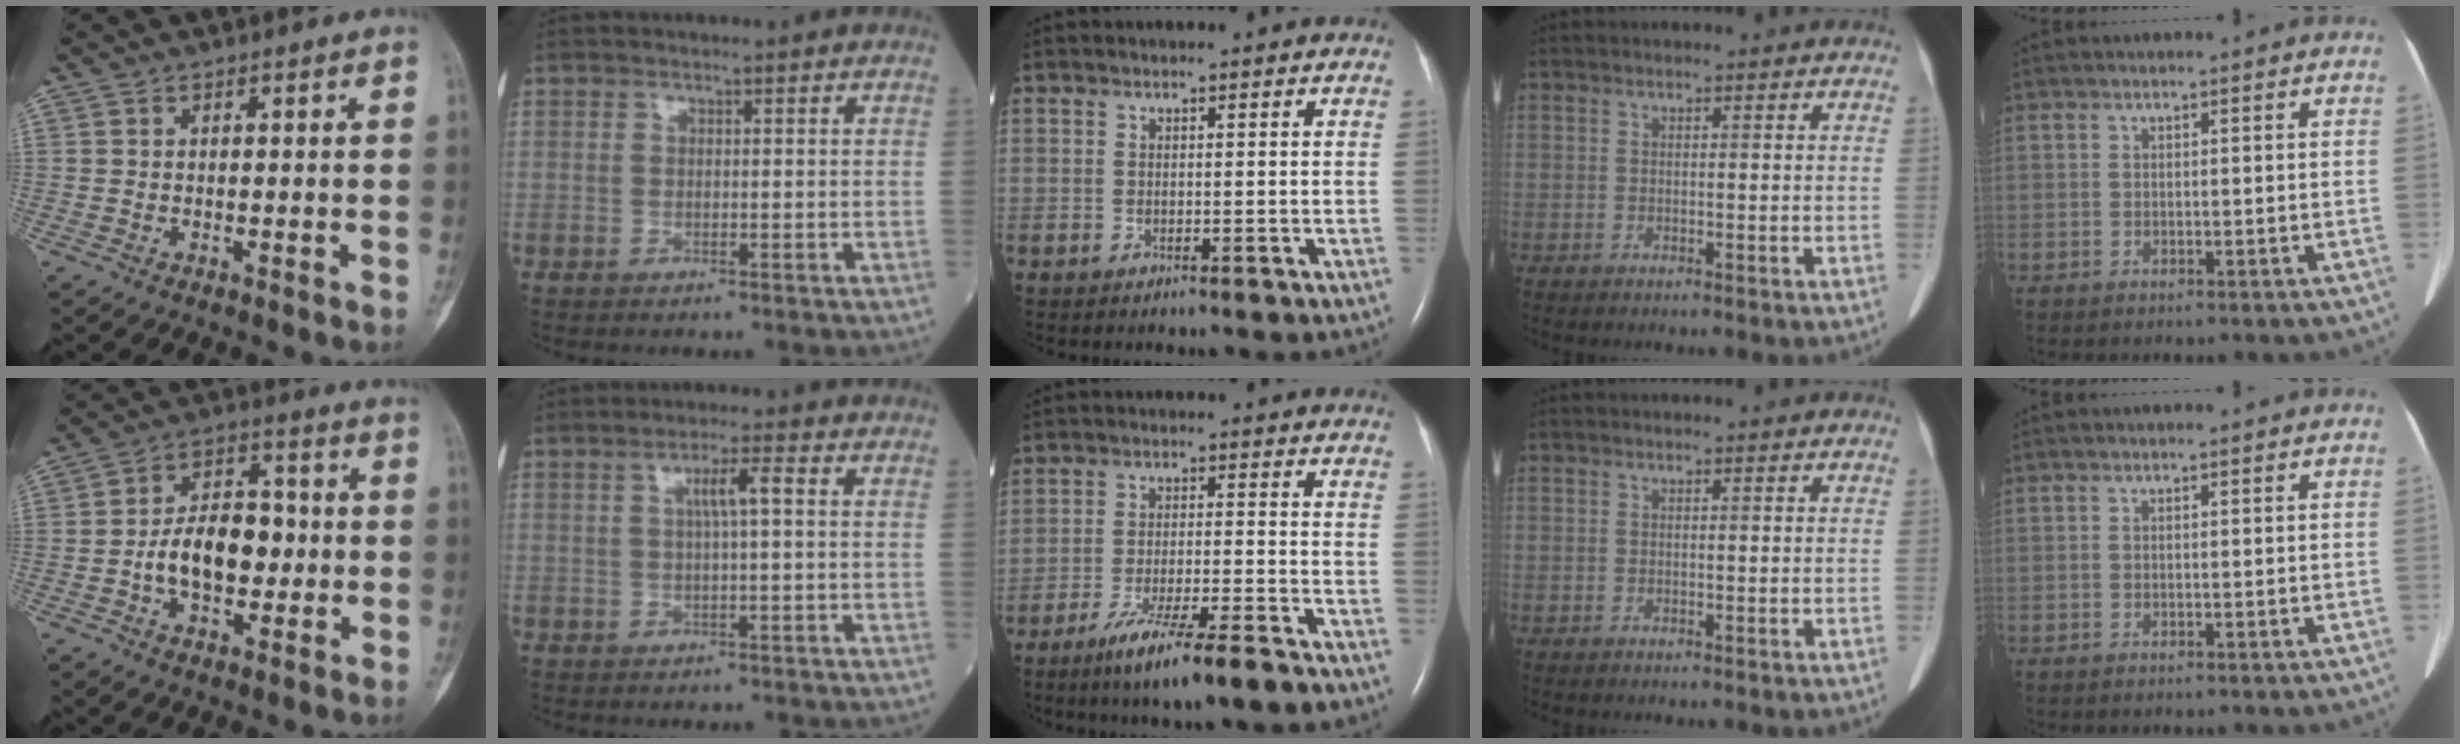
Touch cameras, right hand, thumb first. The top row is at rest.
{"thumb": {"total": 11.9, "force": [-1.6, 7.4, 9.2], "torque": [-0.128, 0.029, -0.031]}, "index": {"total": 3.9, "force": [0.7, 0.1, 3.8], "torque": [-0.068, 0.008, 0.012]}, "middle": {"total": 10.6, "force": [-7.6, 0.1, 7.4], "torque": [-0.122, -0.026, -0.126]}}